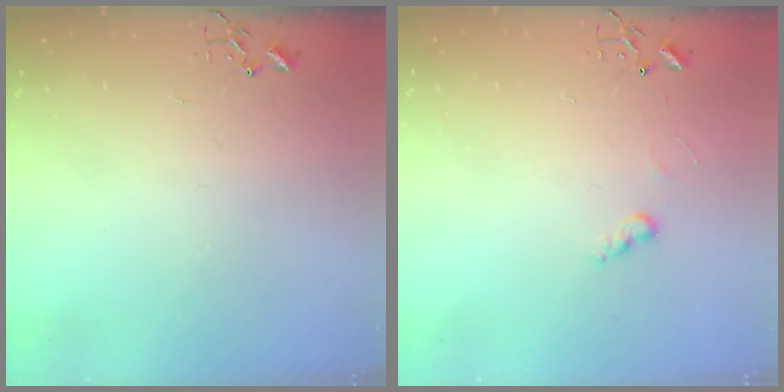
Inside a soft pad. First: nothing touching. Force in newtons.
{"total": 5.0, "press": 5.0, "slide": 0.5}